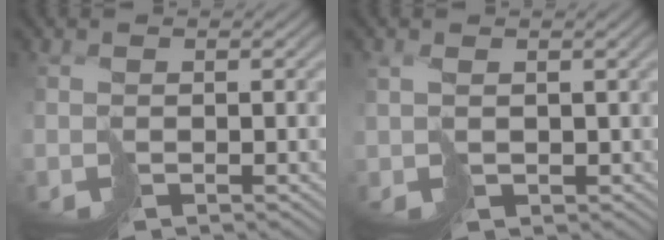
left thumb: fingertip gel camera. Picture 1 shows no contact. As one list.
[{"total": 2.0, "force": [1.0, 1.1, 1.3], "torque": [-0.032, -0.001, 0.028]}]